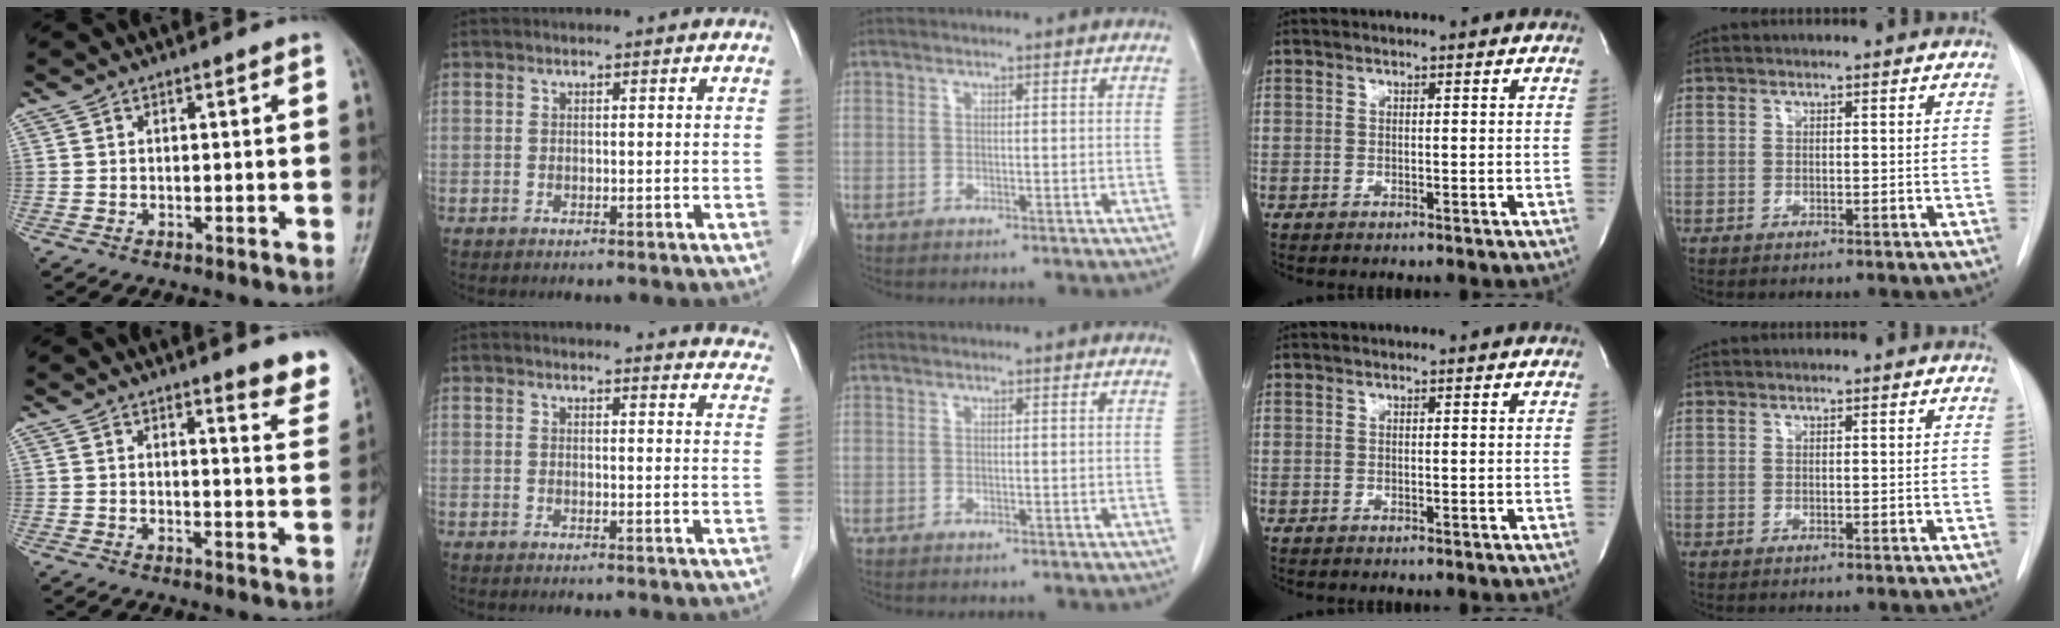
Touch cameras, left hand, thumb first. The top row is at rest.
{"thumb": {"total": 6.5, "force": [5.4, 1.3, 3.4], "torque": [-0.017, -0.036, 0.050]}, "index": {"total": 12.0, "force": [11.9, 1.5, 1.3], "torque": [0.020, -0.059, 0.092]}}